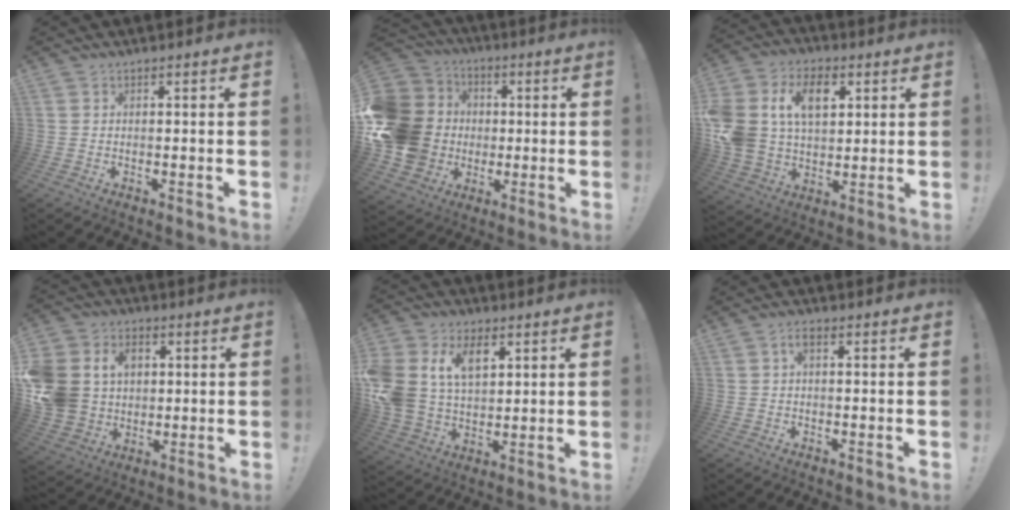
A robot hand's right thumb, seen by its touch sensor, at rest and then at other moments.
{"total": 19.7, "force": [-1.1, 17.1, 9.8], "torque": [-0.202, 0.017, 0.016]}
{"total": 18.1, "force": [5.8, 12.9, 11.2], "torque": [-0.204, -0.020, 0.104]}
{"total": 15.4, "force": [2.6, 12.9, 8.1], "torque": [-0.155, -0.004, 0.057]}
{"total": 16.5, "force": [6.3, 11.6, 10.0], "torque": [-0.201, -0.026, 0.119]}
{"total": 2.4, "force": [0.1, 0.8, 2.3], "torque": [-0.048, 0.009, 0.000]}